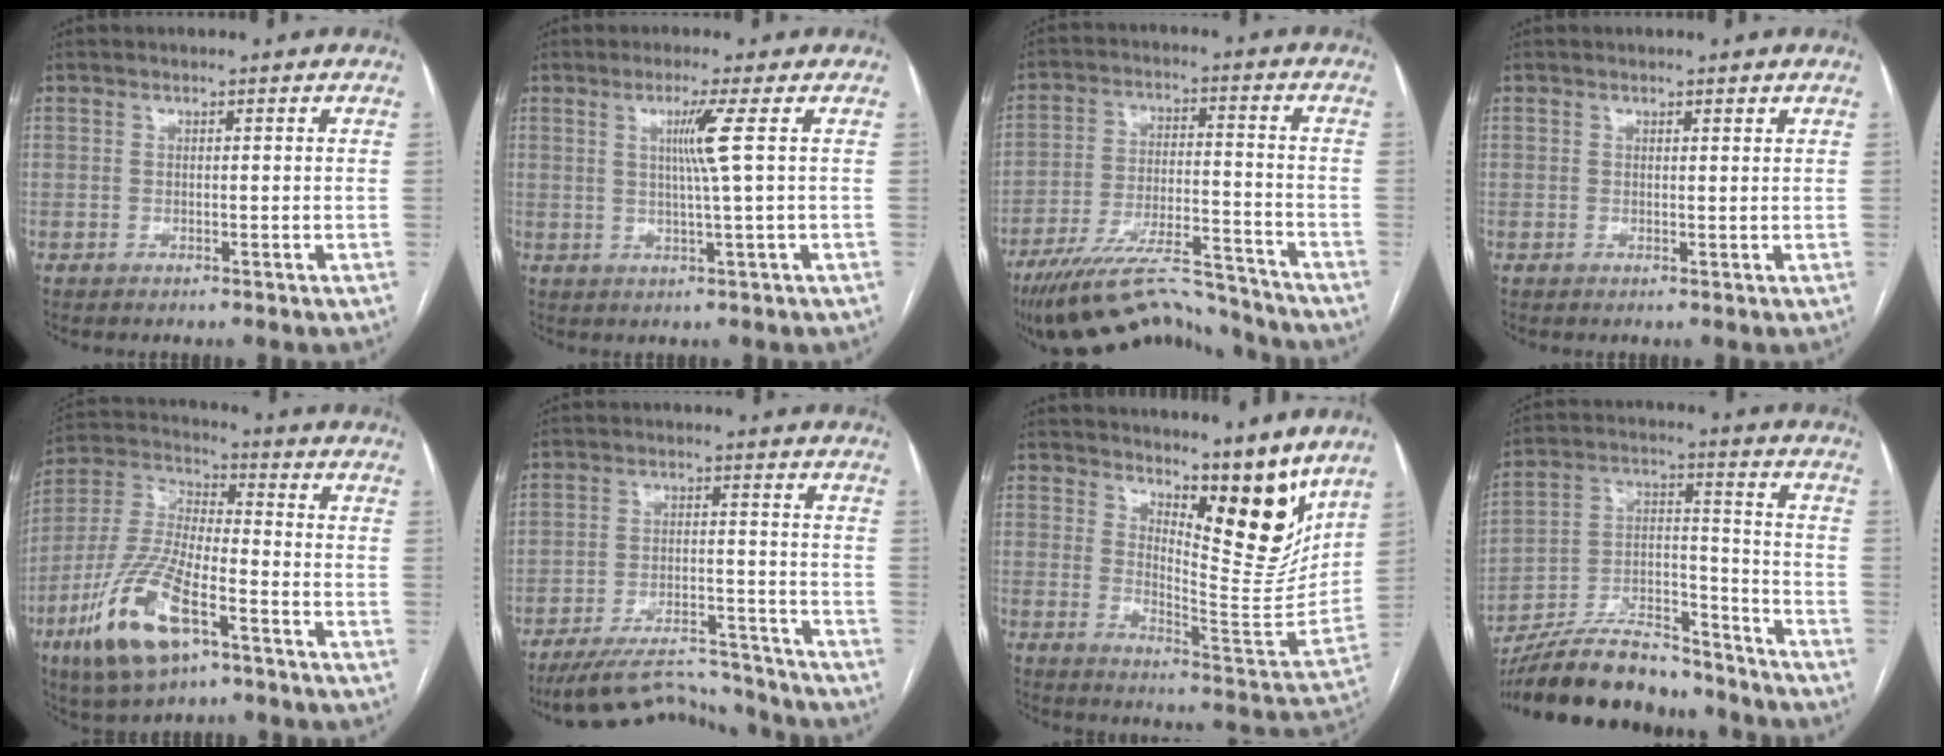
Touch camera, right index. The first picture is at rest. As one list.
[{"total": 4.4, "force": [1.0, -1.6, 4.0], "torque": [-0.077, -0.004, 0.021]}, {"total": 17.4, "force": [-15.9, 2.4, 6.6], "torque": [-0.122, 0.009, -0.259]}, {"total": 0.8, "force": [0.6, 0.1, 0.4], "torque": [-0.007, 0.001, 0.008]}, {"total": 16.1, "force": [-8.0, 4.9, 13.0], "torque": [-0.282, -0.015, -0.146]}, {"total": 13.2, "force": [-12.8, 1.8, 2.6], "torque": [-0.038, 0.018, -0.196]}, {"total": 13.5, "force": [10.0, 3.5, 8.4], "torque": [-0.114, -0.031, 0.155]}, {"total": 21.0, "force": [-18.6, 5.1, 8.3], "torque": [-0.165, 0.014, -0.310]}]